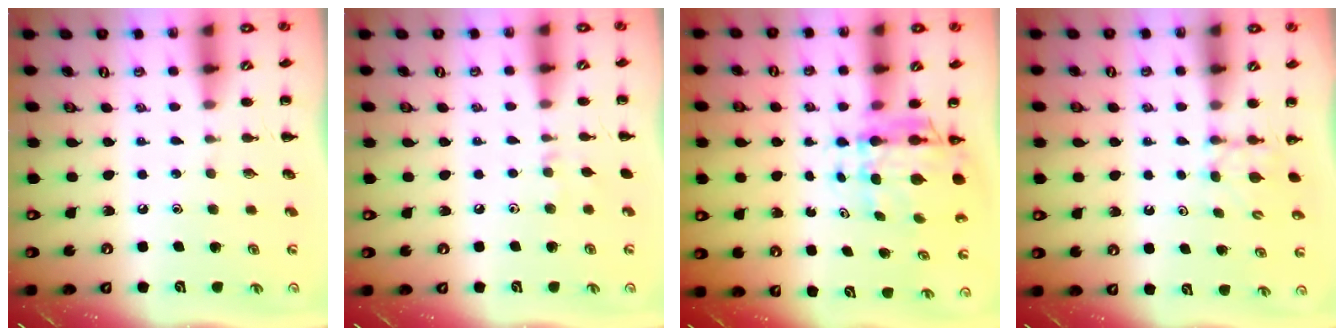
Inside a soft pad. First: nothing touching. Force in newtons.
{"total": 2.9, "press": 2.7, "slide": 1.0}
{"total": 6.5, "press": 6.1, "slide": 2.2}
{"total": 3.5, "press": 3.2, "slide": 1.4}